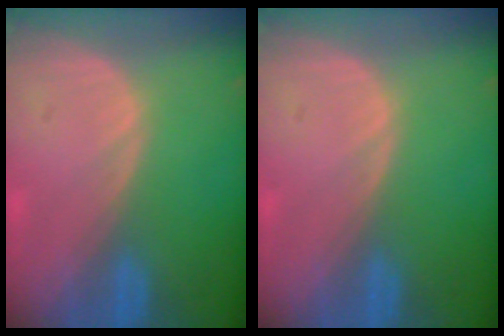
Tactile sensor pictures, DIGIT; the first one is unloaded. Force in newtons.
{"total": 0.0}